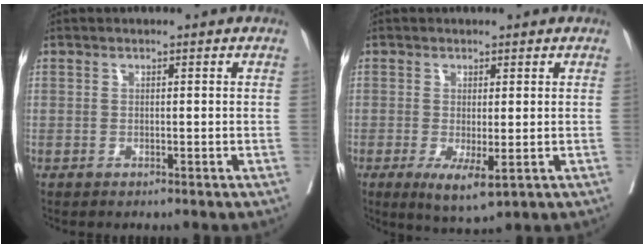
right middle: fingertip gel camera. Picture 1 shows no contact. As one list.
[{"total": 5.1, "force": [-1.5, 1.5, 4.7], "torque": [-0.076, -0.015, -0.014]}]